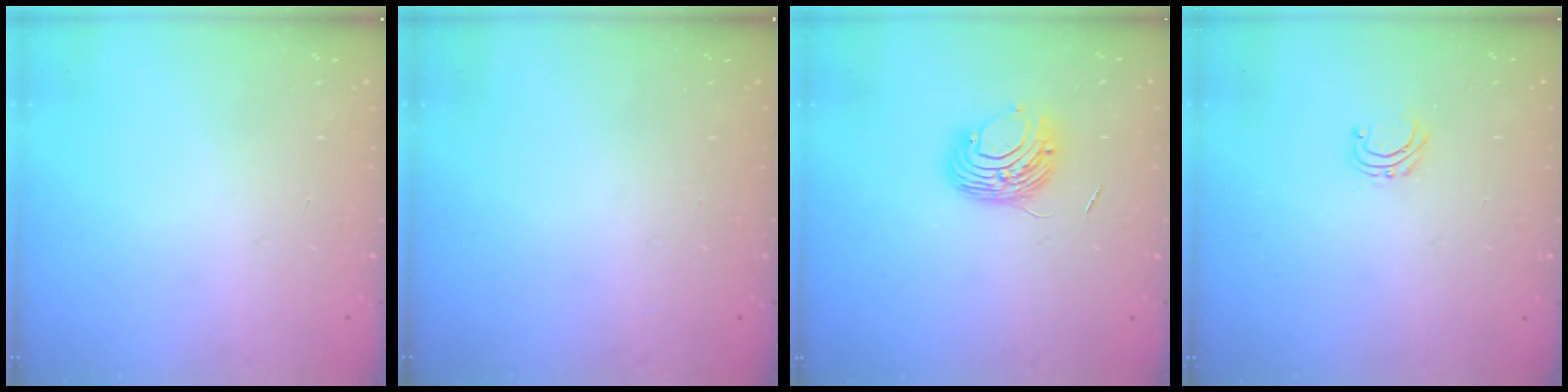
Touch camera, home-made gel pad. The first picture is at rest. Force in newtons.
{"total": 0.0}
{"total": 8.7, "press": 8.6, "slide": 0.8}
{"total": 3.7, "press": 3.7, "slide": 0.3}